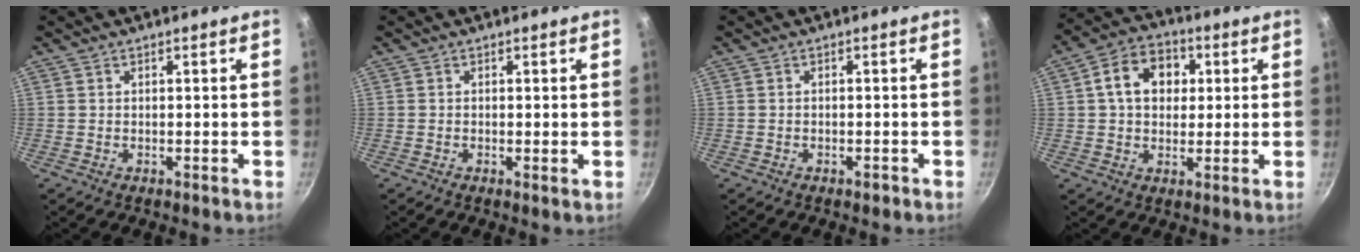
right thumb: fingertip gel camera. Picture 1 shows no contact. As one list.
[{"total": 0.6, "force": [0.0, 0.1, 0.6], "torque": [-0.010, -0.004, -0.003]}, {"total": 1.2, "force": [-0.7, 0.6, 0.7], "torque": [-0.015, 0.006, -0.008]}, {"total": 10.8, "force": [2.2, 8.2, 6.7], "torque": [-0.084, 0.016, 0.022]}]